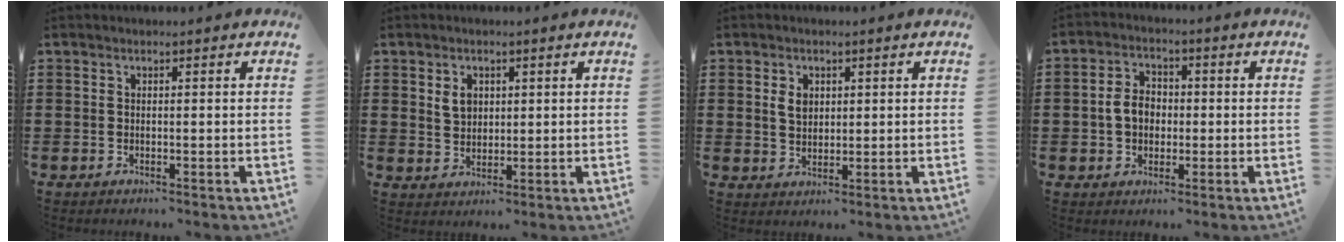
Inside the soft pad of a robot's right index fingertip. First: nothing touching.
{"total": 3.1, "force": [1.1, 2.4, 1.7], "torque": [-0.042, 0.010, 0.020]}
{"total": 2.9, "force": [0.9, 2.1, 1.9], "torque": [-0.043, 0.009, 0.015]}
{"total": 5.1, "force": [-0.5, 3.8, 3.3], "torque": [-0.078, 0.011, -0.014]}